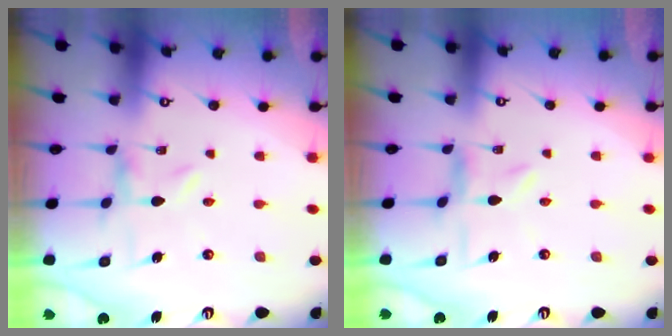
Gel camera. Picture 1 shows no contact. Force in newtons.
{"total": 3.0, "press": 2.9, "slide": 0.3}